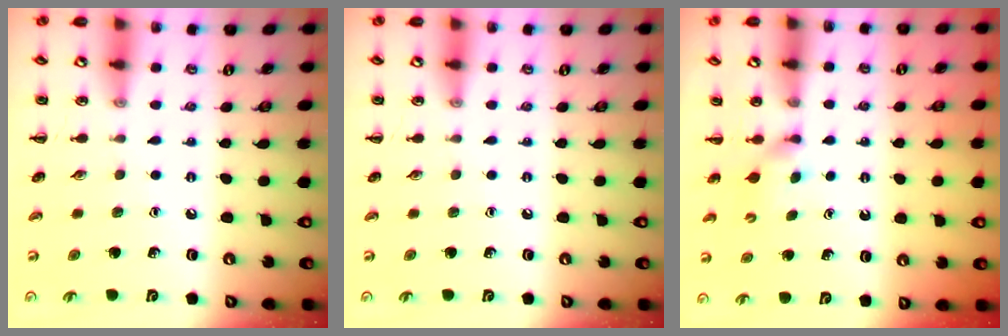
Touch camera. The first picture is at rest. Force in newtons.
{"total": 0.0}
{"total": 2.9, "press": 2.8, "slide": 0.9}